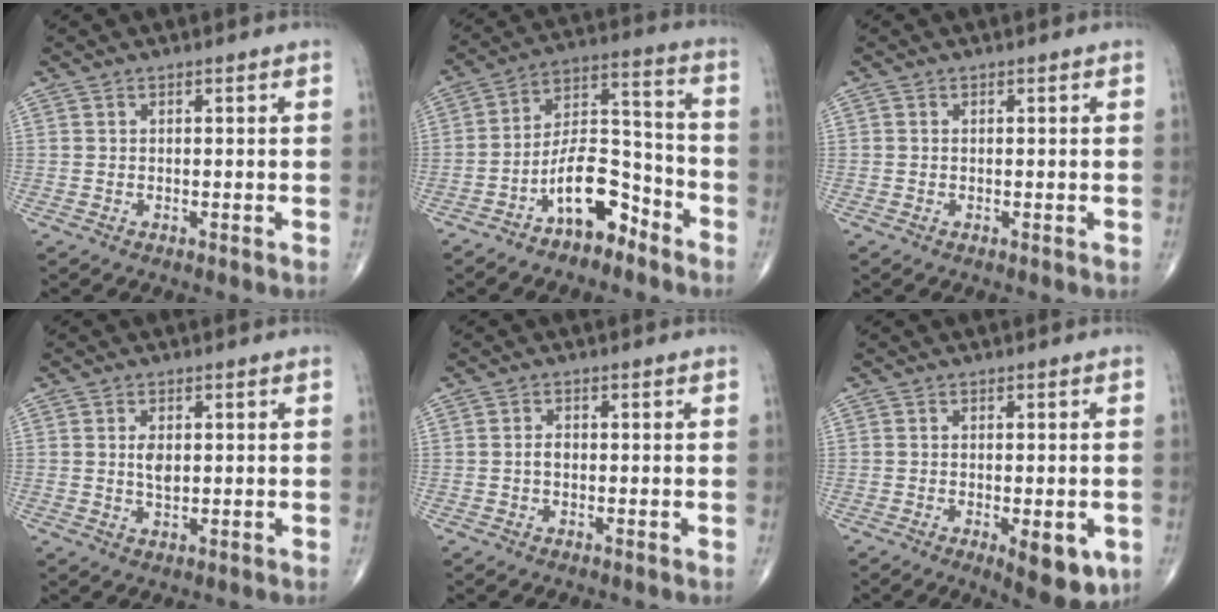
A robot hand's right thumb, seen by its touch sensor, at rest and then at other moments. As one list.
[{"total": 12.0, "force": [-7.2, 5.7, 7.7], "torque": [-0.120, 0.078, -0.131]}, {"total": 0.0}, {"total": 3.1, "force": [0.4, 1.7, 2.5], "torque": [-0.041, -0.004, 0.010]}, {"total": 1.4, "force": [-0.2, 1.0, 1.1], "torque": [-0.016, 0.003, -0.006]}, {"total": 8.1, "force": [-2.7, 3.1, 6.9], "torque": [-0.074, -0.009, -0.029]}]